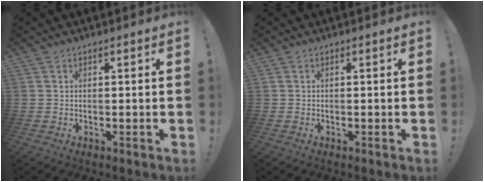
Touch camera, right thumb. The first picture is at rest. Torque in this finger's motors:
{"motor_torque": [0.00, 0.15, 0.05, -0.11, 0.00]}